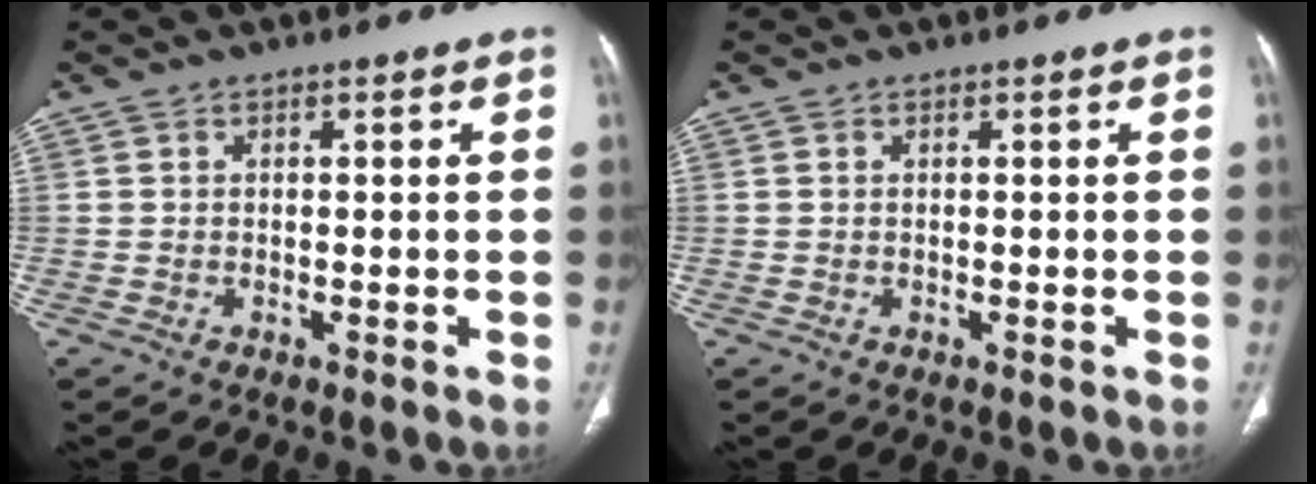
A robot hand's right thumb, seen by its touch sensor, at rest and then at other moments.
{"total": 0.0}